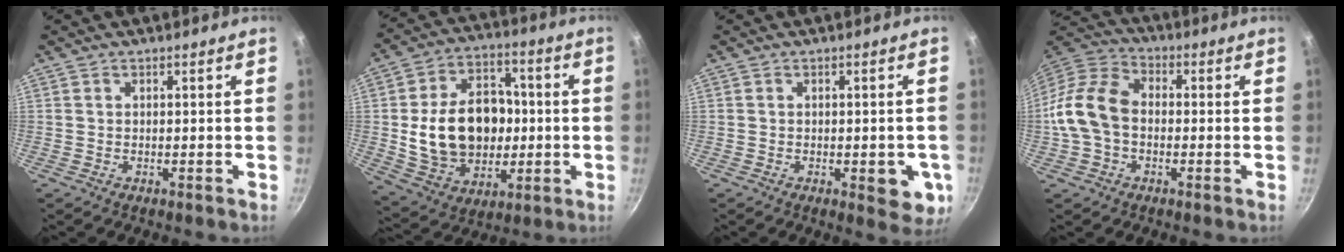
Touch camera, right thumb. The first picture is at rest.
{"total": 20.2, "force": [-0.3, 15.0, 13.5], "torque": [-0.195, 0.026, 0.007]}
{"total": 6.5, "force": [-1.6, 2.9, 5.6], "torque": [-0.043, -0.001, -0.016]}
{"total": 12.6, "force": [-1.2, 9.0, 8.7], "torque": [-0.149, 0.035, -0.042]}